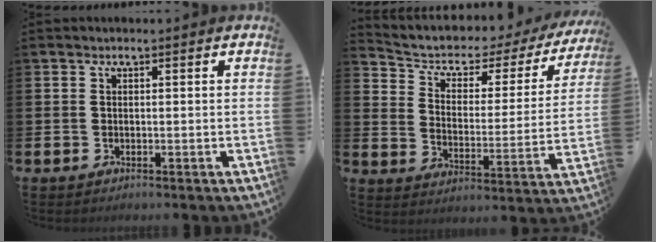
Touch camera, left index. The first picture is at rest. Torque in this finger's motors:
{"motor_torque": [1.36, -0.78, 0.13, 0.05]}